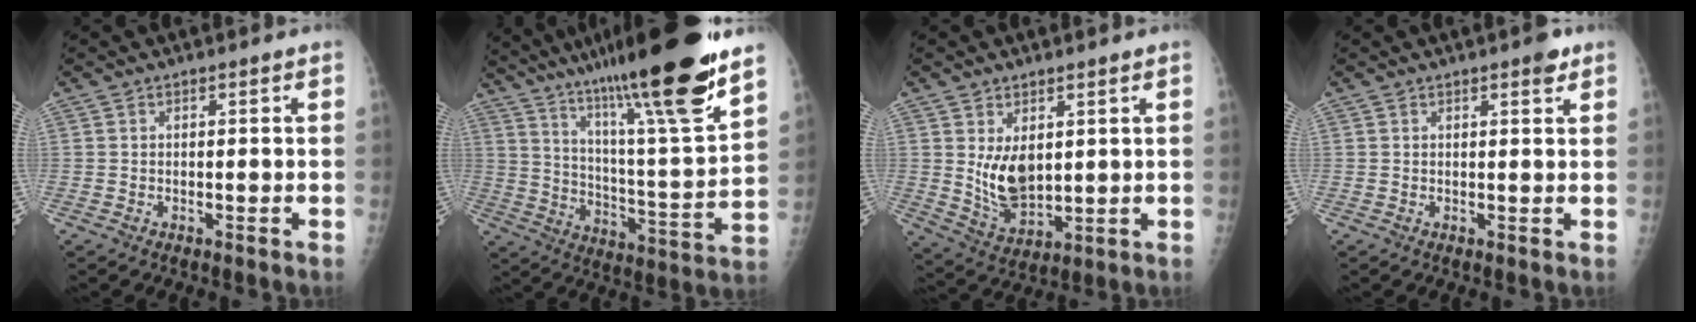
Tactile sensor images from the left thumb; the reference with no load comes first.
{"total": 27.0, "force": [19.0, 2.3, 19.1], "torque": [-0.294, -0.072, 0.309]}
{"total": 8.3, "force": [2.0, 5.0, 6.3], "torque": [-0.094, -0.028, 0.056]}
{"total": 2.4, "force": [1.6, 0.7, 1.7], "torque": [-0.018, -0.006, 0.018]}